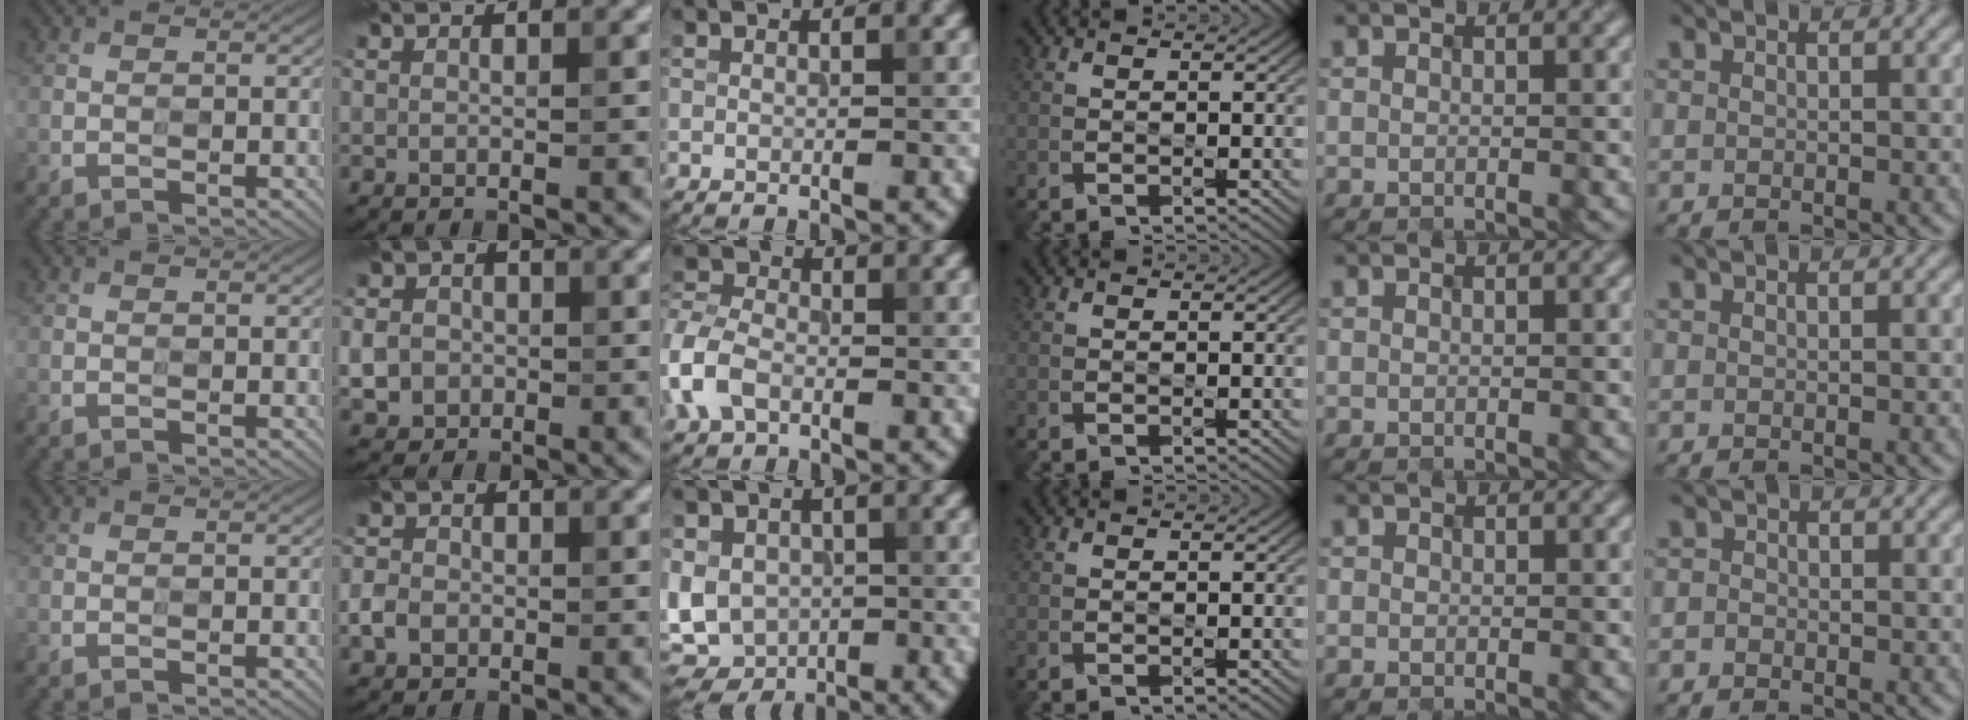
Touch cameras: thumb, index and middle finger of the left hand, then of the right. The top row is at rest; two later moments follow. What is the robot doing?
{"motion": "wipe", "object": "paper plate"}